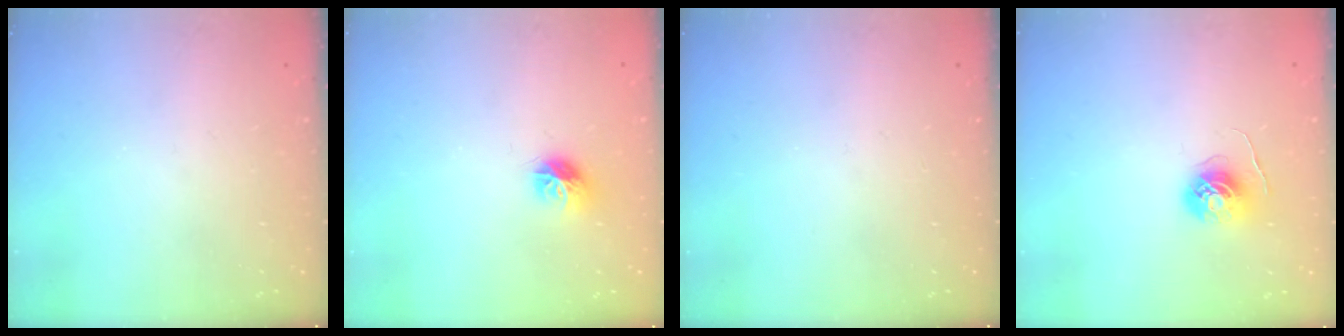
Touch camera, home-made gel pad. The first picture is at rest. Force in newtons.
{"total": 8.1, "press": 8.1, "slide": 0.2}
{"total": 0.0}
{"total": 5.9, "press": 5.9, "slide": 0.3}